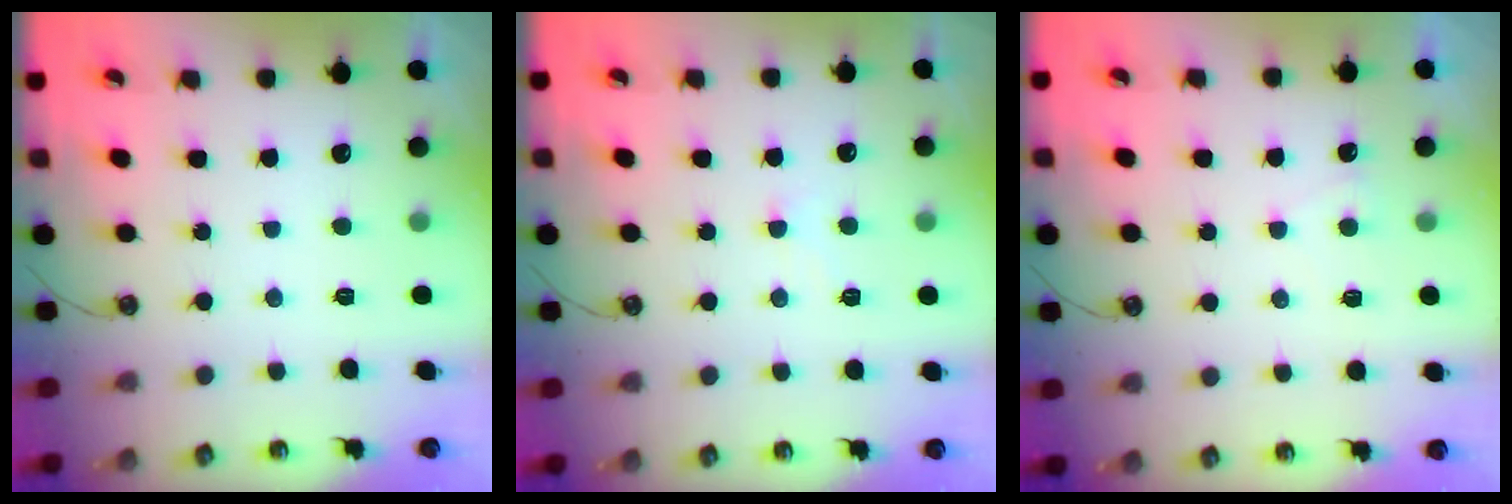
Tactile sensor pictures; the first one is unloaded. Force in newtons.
{"total": 1.1, "press": 1.0, "slide": 0.4}
{"total": 1.9, "press": 1.9, "slide": 0.4}